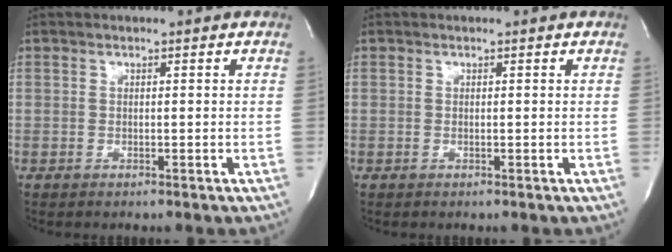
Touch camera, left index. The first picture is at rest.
{"total": 0.0}